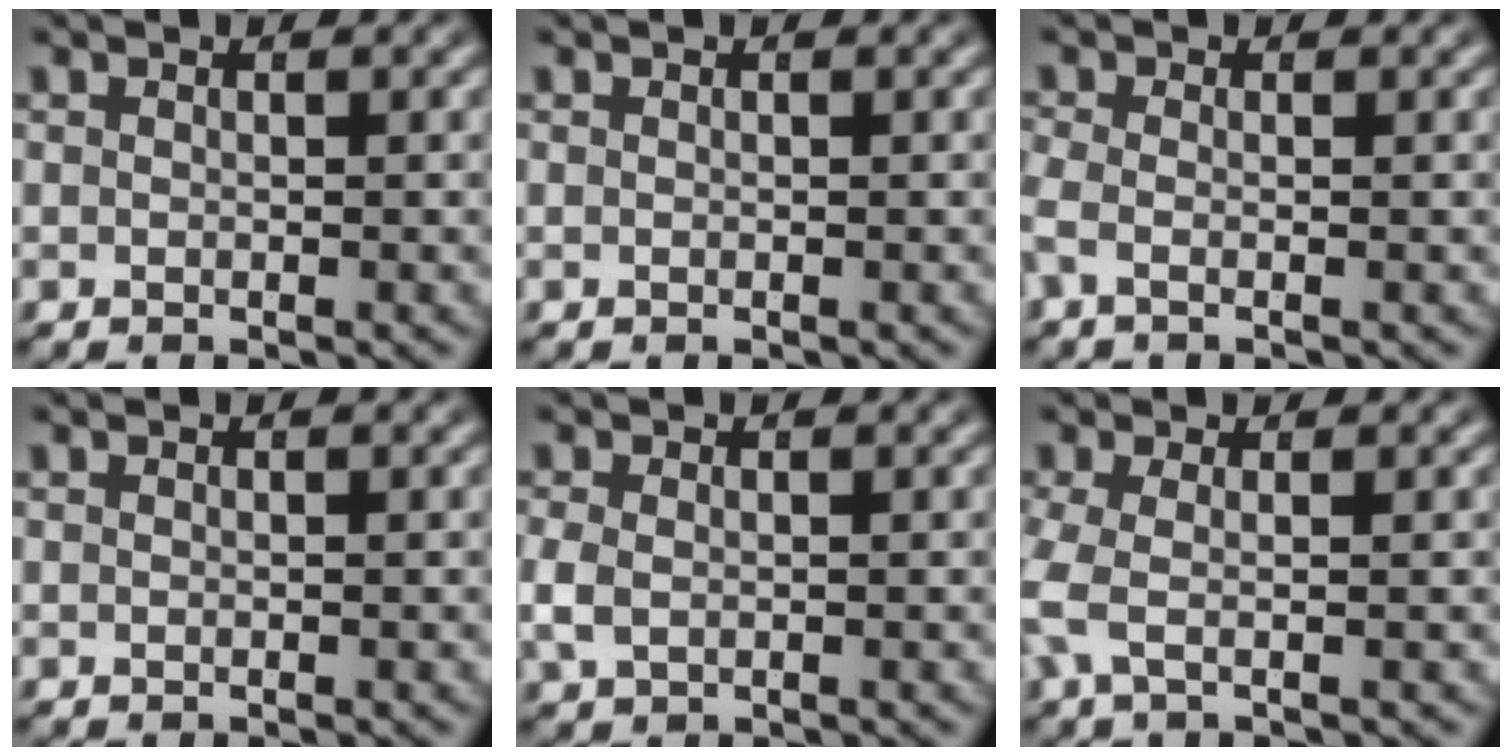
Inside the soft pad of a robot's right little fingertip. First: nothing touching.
{"total": 0.0}
{"total": 1.7, "force": [-0.9, 0.7, 1.3], "torque": [-0.049, -0.017, -0.010]}
{"total": 0.0}
{"total": 1.6, "force": [-0.2, 1.0, 1.2], "torque": [-0.042, -0.012, 0.008]}
{"total": 2.6, "force": [-0.1, 1.2, 2.4], "torque": [-0.077, -0.012, 0.002]}